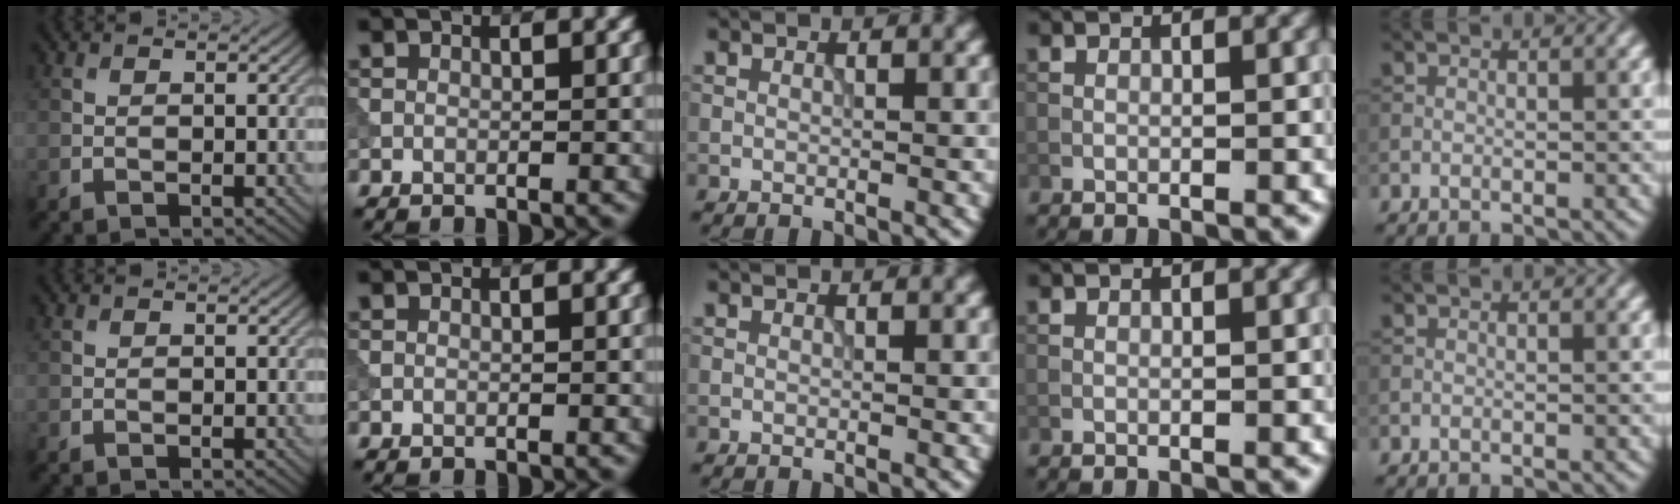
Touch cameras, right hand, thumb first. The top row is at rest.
{}